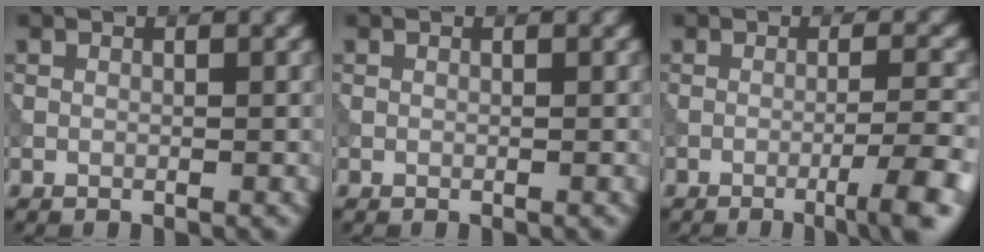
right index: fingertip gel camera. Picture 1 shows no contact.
{"total": 0.0}
{"total": 5.2, "force": [-2.4, 0.7, 4.6], "torque": [-0.060, 0.006, -0.043]}